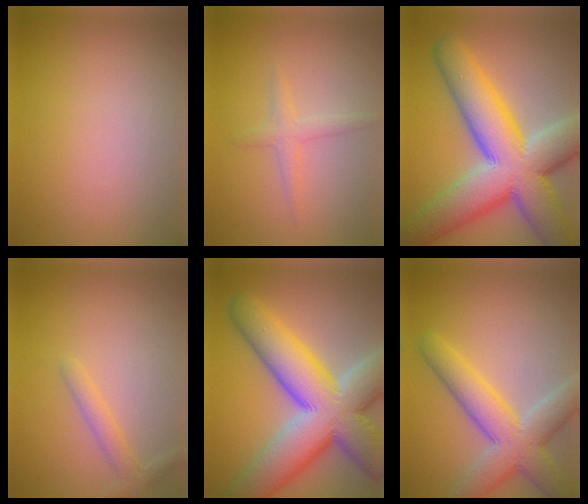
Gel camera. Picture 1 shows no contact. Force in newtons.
{"total": 1.6, "press": 1.6, "slide": 0.1}
{"total": 14.2, "press": 14.2, "slide": 1.1}
{"total": 1.7, "press": 1.7, "slide": 0.1}
{"total": 14.4, "press": 14.3, "slide": 1.3}
{"total": 6.9, "press": 6.9, "slide": 0.4}